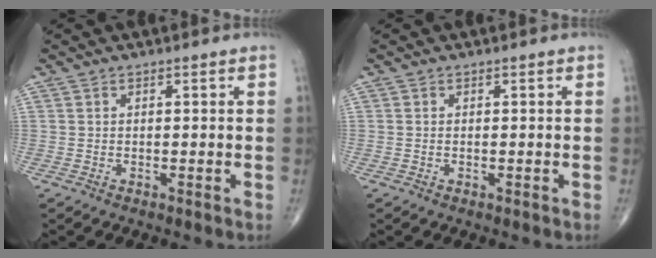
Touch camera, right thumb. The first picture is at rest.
{"total": 0.0}